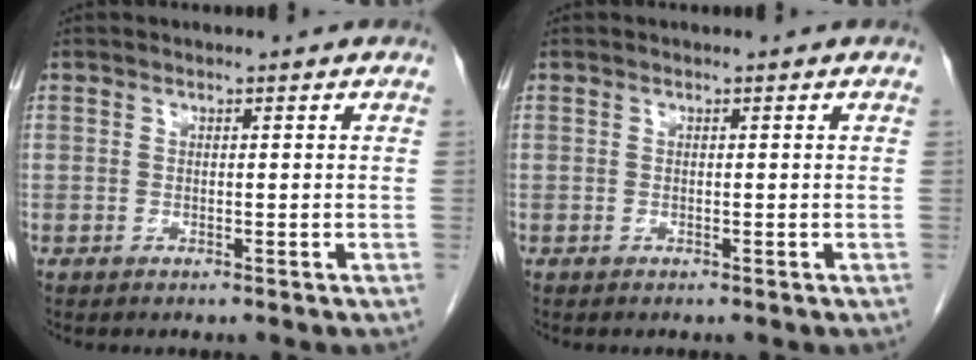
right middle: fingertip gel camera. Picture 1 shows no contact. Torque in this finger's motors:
{"motor_torque": [-0.37, 0.16, -0.03, -0.01]}